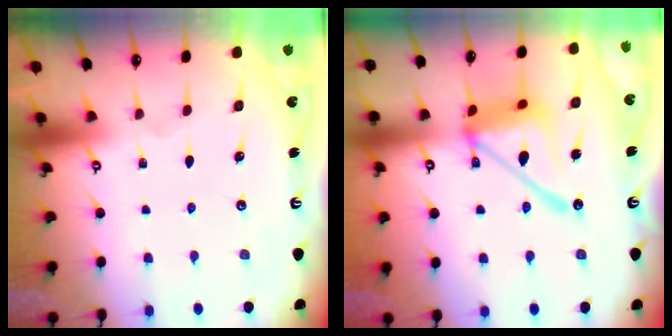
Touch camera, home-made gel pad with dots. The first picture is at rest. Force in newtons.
{"total": 15.7, "press": 15.7, "slide": 1.6}